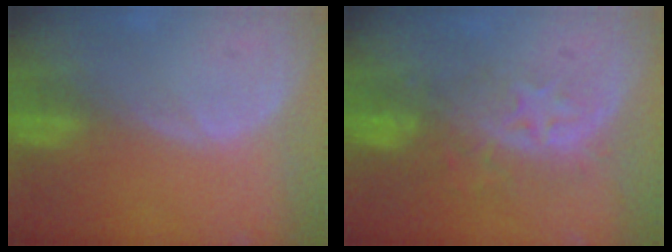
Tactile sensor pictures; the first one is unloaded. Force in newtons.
{"total": 8.5, "press": 7.3, "slide": 4.4}